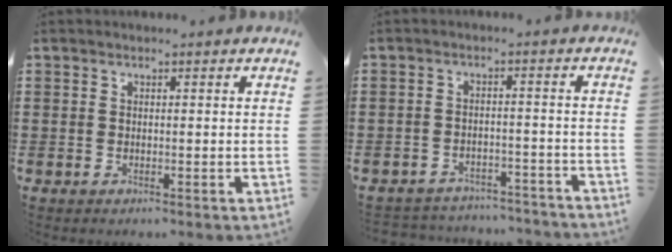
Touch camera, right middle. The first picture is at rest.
{"total": 3.3, "force": [-3.3, 0.3, 0.0], "torque": [-0.005, 0.002, -0.070]}